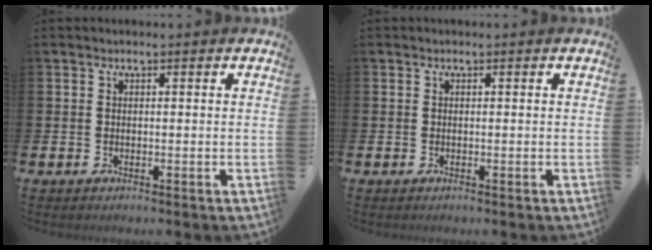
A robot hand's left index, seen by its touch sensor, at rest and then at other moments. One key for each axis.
{"total": 0.0}